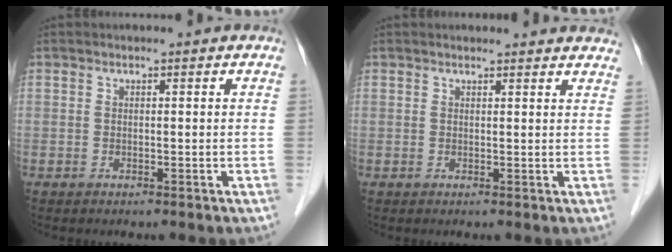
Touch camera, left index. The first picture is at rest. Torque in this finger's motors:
{"motor_torque": [0.39, -0.46, -0.01, -0.01]}